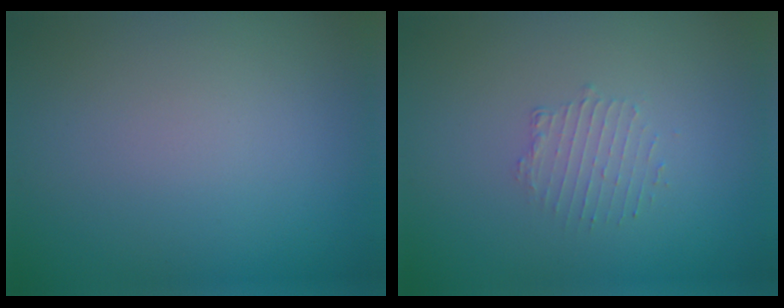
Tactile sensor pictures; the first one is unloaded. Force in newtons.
{"total": 1.3, "press": 0.7, "slide": 1.1}